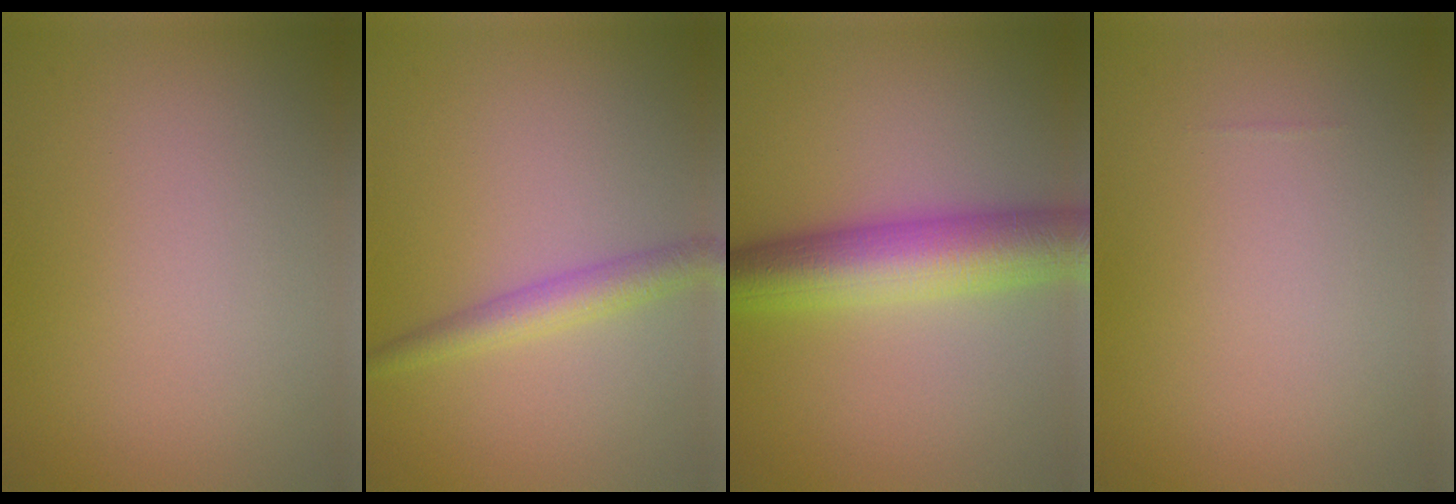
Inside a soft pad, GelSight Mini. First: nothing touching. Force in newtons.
{"total": 2.6, "press": 2.6, "slide": 0.1}
{"total": 7.5, "press": 7.5, "slide": 0.1}
{"total": 0.0}